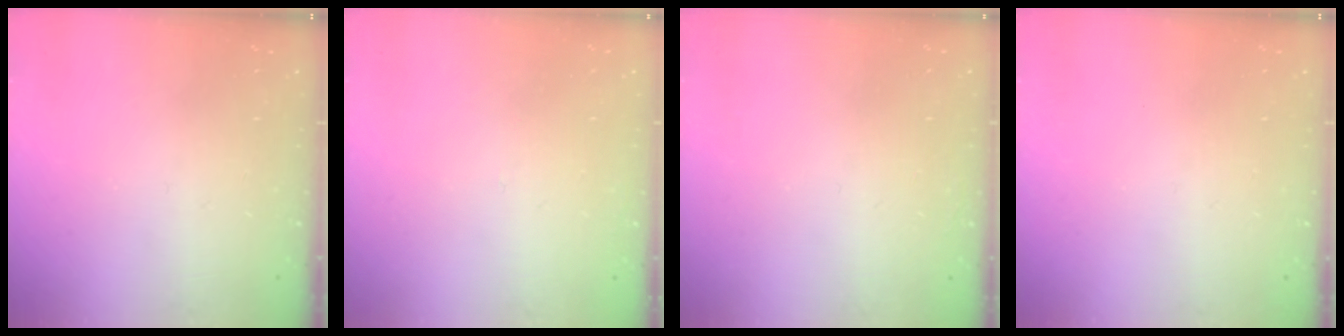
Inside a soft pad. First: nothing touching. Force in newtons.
{"total": 2.6, "press": 2.6, "slide": 0.2}
{"total": 1.5, "press": 1.5, "slide": 0.1}
{"total": 0.0}